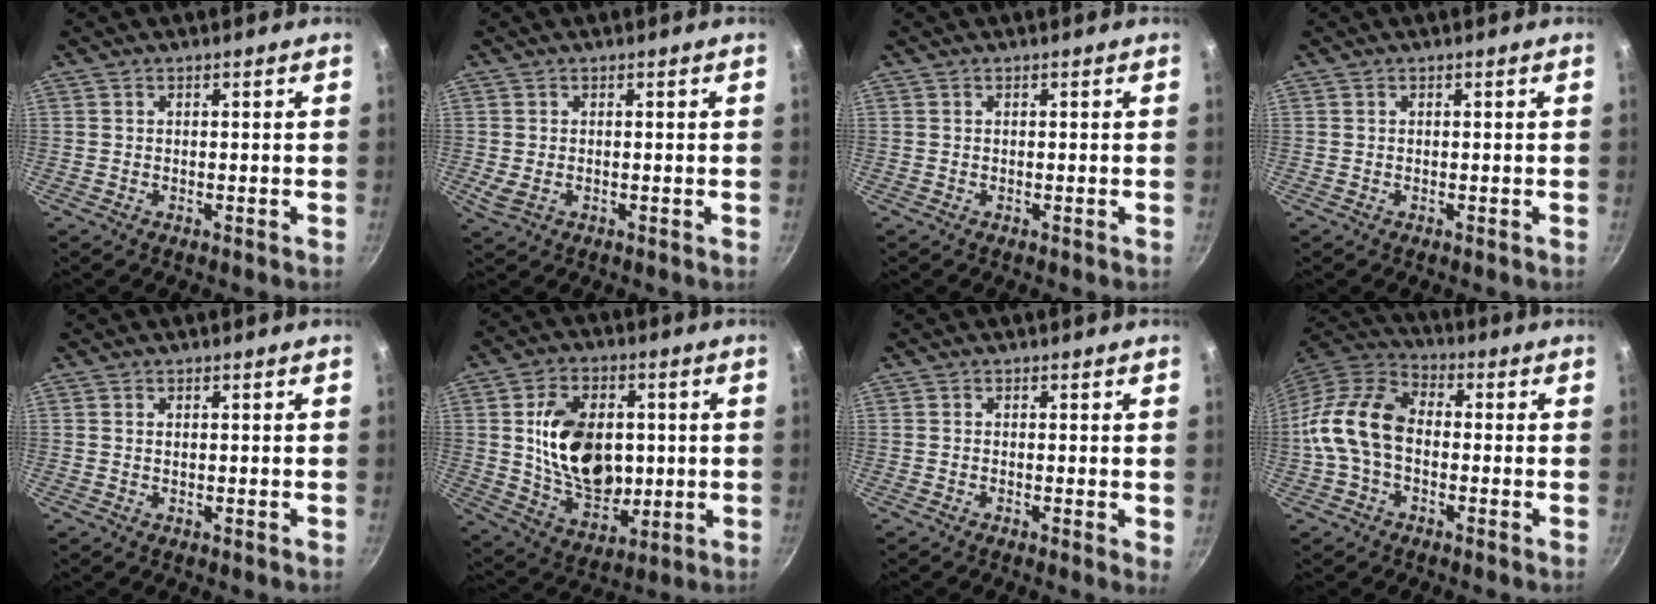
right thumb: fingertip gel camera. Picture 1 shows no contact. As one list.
[{"total": 2.5, "force": [-0.3, 1.3, 2.1], "torque": [-0.040, -0.006, -0.001]}, {"total": 0.0}, {"total": 0.0}, {"total": 0.5, "force": [0.2, 0.3, 0.4], "torque": [-0.007, 0.000, 0.004]}, {"total": 18.3, "force": [1.5, 12.9, 12.9], "torque": [-0.184, -0.003, 0.036]}, {"total": 1.4, "force": [0.0, 0.3, 1.3], "torque": [-0.019, -0.004, -0.004]}, {"total": 13.4, "force": [-1.3, 9.0, 9.8], "torque": [-0.171, 0.037, -0.046]}]